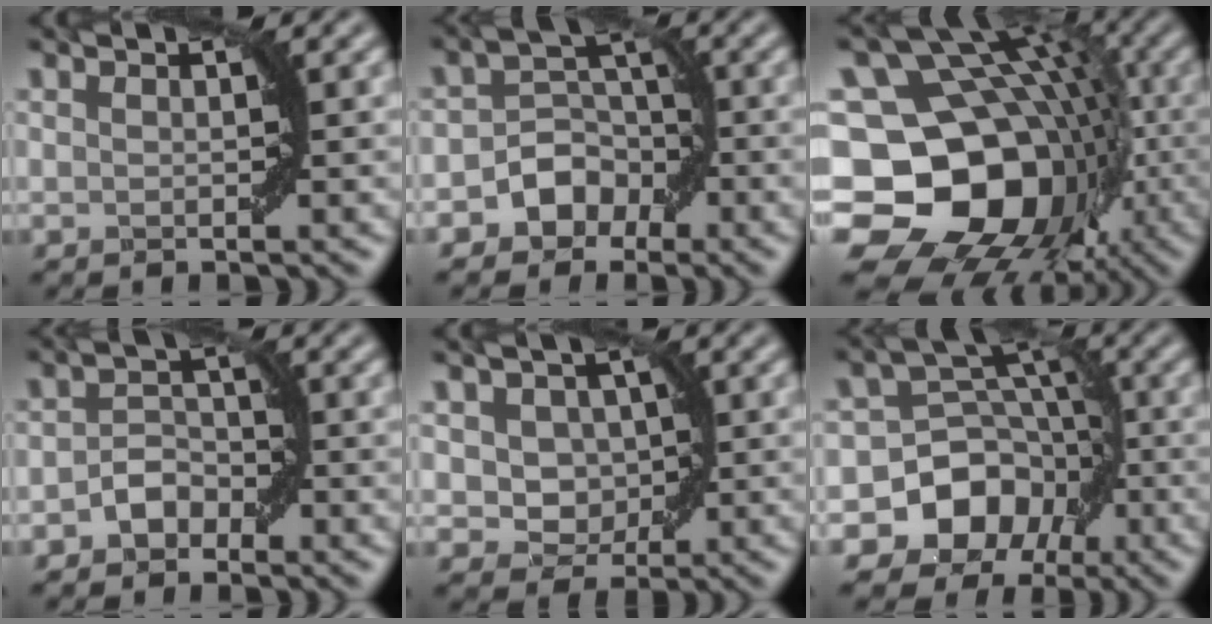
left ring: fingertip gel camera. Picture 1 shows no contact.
{"total": 3.7, "force": [-1.9, 2.8, 1.4], "torque": [0.004, 0.014, -0.040]}
{"total": 21.3, "force": [-5.3, 17.7, 10.6], "torque": [-0.142, -0.004, -0.121]}
{"total": 2.3, "force": [-1.4, 1.6, 1.0], "torque": [-0.014, 0.011, -0.025]}
{"total": 3.7, "force": [0.5, 3.0, 2.0], "torque": [-0.027, 0.004, -0.001]}
{"total": 8.1, "force": [-3.5, 6.8, 2.8], "torque": [-0.027, 0.013, -0.087]}